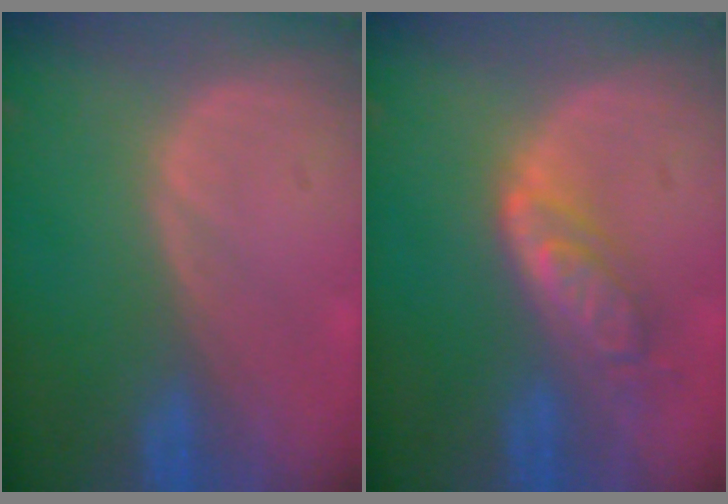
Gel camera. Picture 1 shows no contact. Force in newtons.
{"total": 6.2, "press": 5.5, "slide": 2.8}